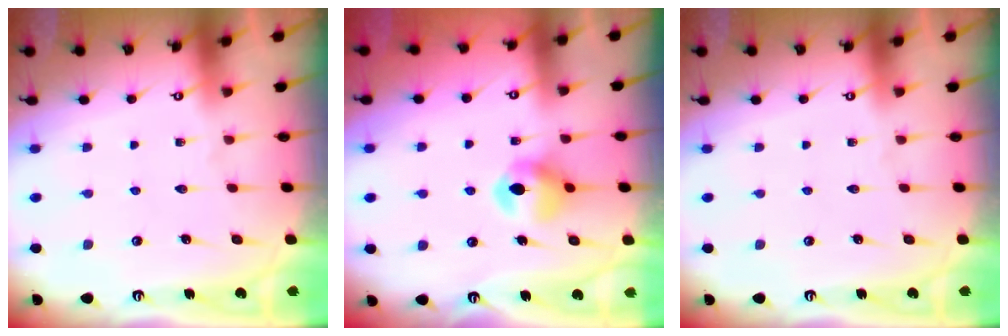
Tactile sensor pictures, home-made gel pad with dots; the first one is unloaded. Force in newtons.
{"total": 7.9, "press": 7.8, "slide": 0.6}
{"total": 0.0}